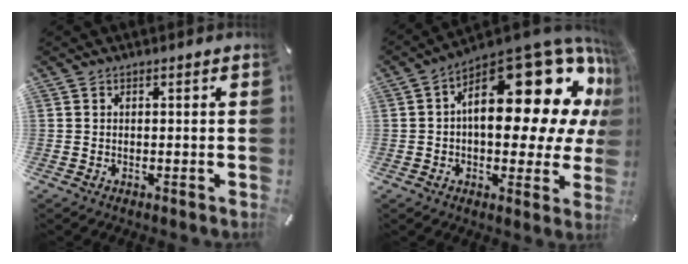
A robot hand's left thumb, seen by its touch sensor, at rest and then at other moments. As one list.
[{"total": 25.7, "force": [8.8, 12.6, 20.5], "torque": [-0.257, -0.083, 0.153]}]